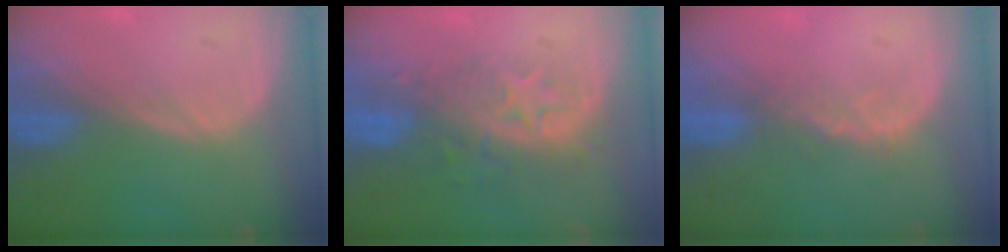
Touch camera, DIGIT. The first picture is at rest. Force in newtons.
{"total": 8.2, "press": 7.3, "slide": 3.8}
{"total": 2.6, "press": 2.1, "slide": 1.5}